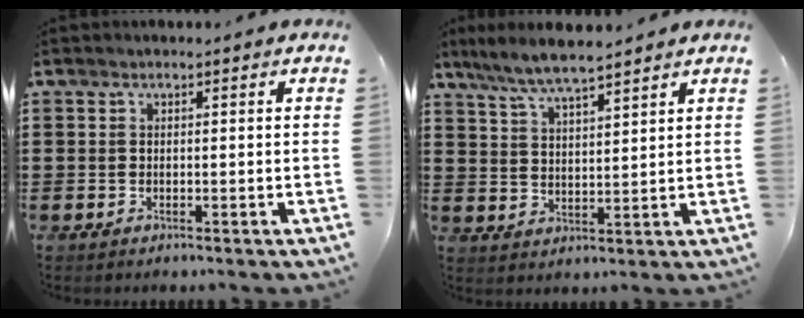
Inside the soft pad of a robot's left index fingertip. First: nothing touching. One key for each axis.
{"total": 5.8, "fx": 5.2, "fy": 0.2, "fz": 2.6, "tx": -0.068, "ty": -0.018, "tz": 0.093}